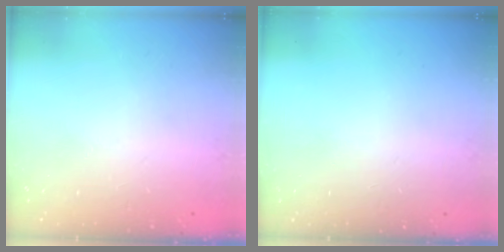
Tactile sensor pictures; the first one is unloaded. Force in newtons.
{"total": 0.0}